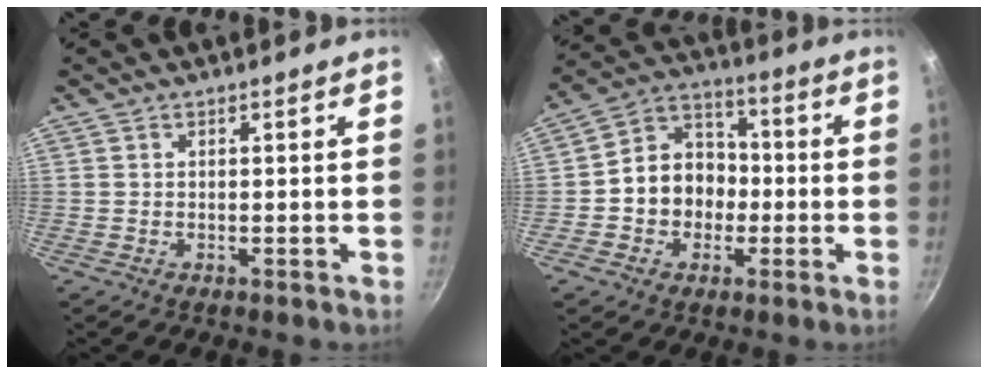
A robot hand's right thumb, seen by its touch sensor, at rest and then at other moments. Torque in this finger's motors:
{"motor_torque": [-0.15, 0.71, 0.07, -0.03, 0.08]}